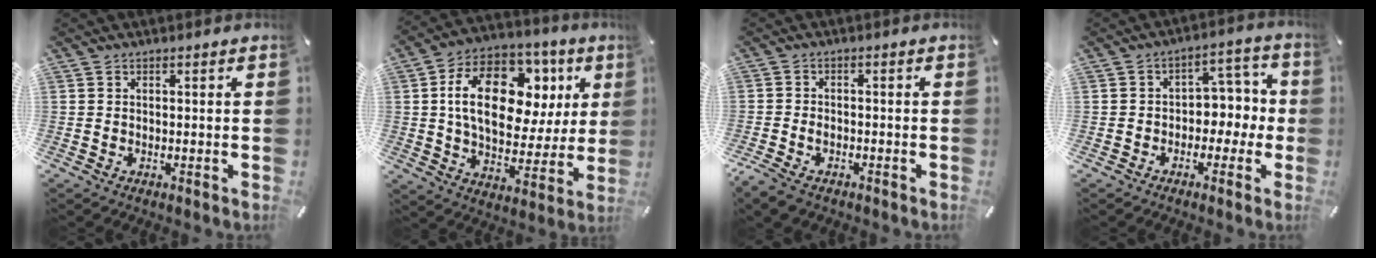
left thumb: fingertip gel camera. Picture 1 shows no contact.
{"total": 20.5, "force": [6.0, 13.3, 14.5], "torque": [-0.237, -0.009, 0.105]}
{"total": 3.5, "force": [-1.9, 2.3, 1.7], "torque": [-0.043, 0.005, -0.039]}
{"total": 7.0, "force": [-0.8, 5.8, 3.8], "torque": [-0.047, 0.008, -0.022]}